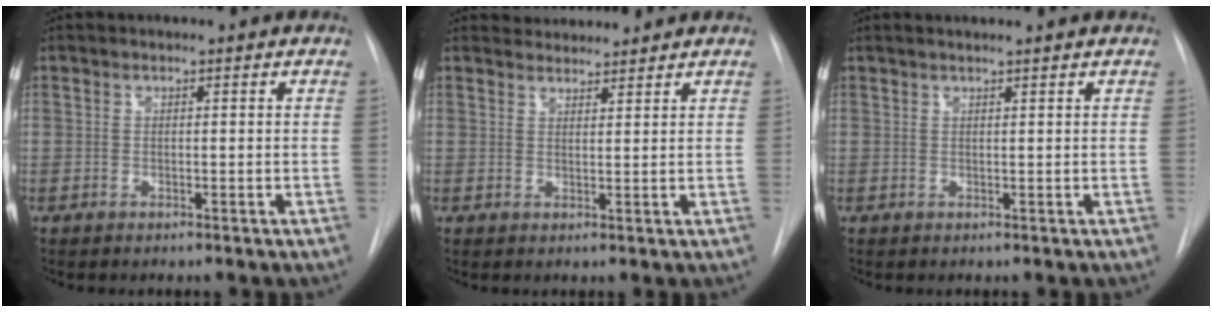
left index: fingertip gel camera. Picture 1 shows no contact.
{"total": 3.4, "force": [3.3, 0.6, -0.2], "torque": [-0.001, 0.018, 0.053]}
{"total": 2.9, "force": [2.6, -0.4, 1.2], "torque": [-0.014, 0.016, 0.034]}